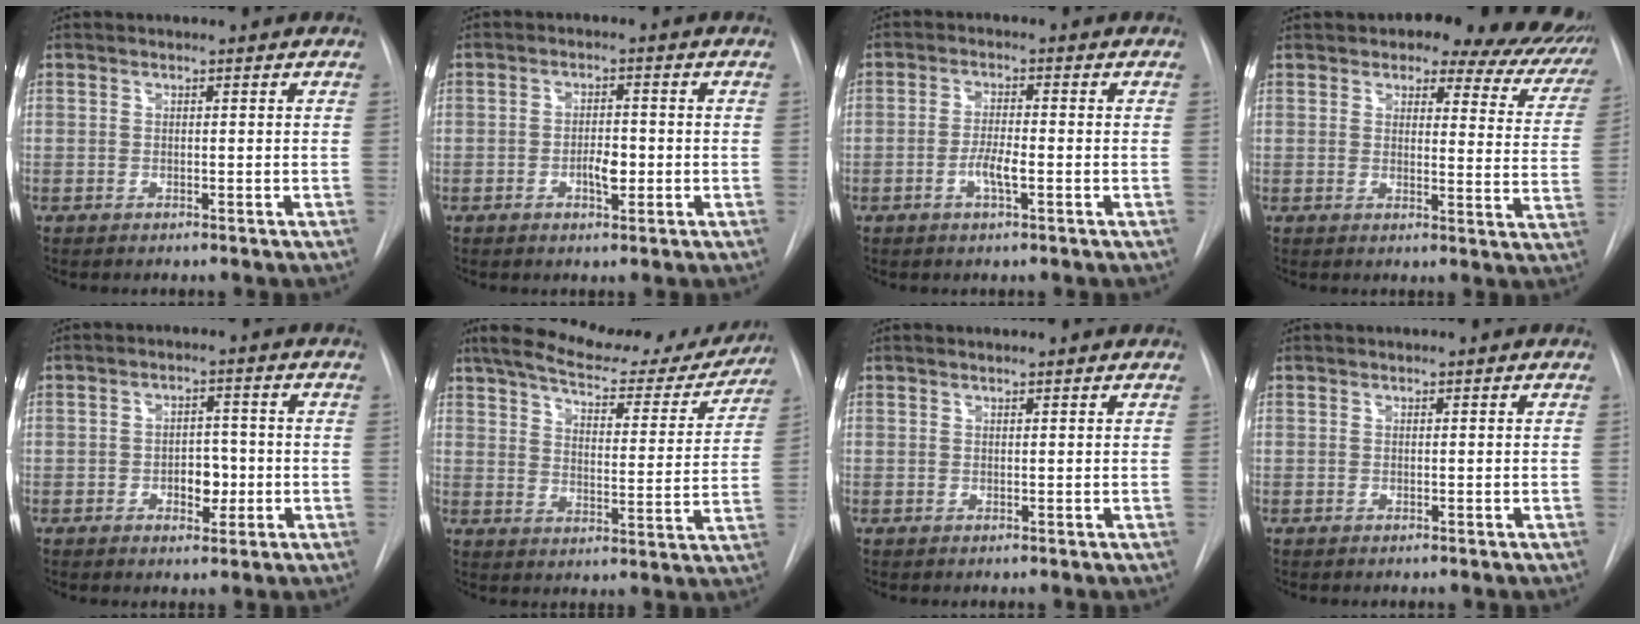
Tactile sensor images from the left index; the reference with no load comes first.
{"total": 3.4, "force": [-1.4, 1.3, 2.9], "torque": [-0.048, -0.001, -0.021]}
{"total": 3.6, "force": [-1.7, 0.5, 3.2], "torque": [-0.062, -0.005, -0.031]}
{"total": 17.6, "force": [14.0, 7.0, 8.1], "torque": [-0.082, -0.018, 0.145]}
{"total": 4.3, "force": [-1.5, 2.5, 3.2], "torque": [-0.039, 0.002, -0.019]}
{"total": 20.7, "force": [18.1, 5.3, 8.5], "torque": [-0.126, -0.011, 0.232]}
{"total": 0.7, "force": [0.6, 0.0, 0.3], "torque": [-0.008, 0.010, 0.012]}
{"total": 0.0}